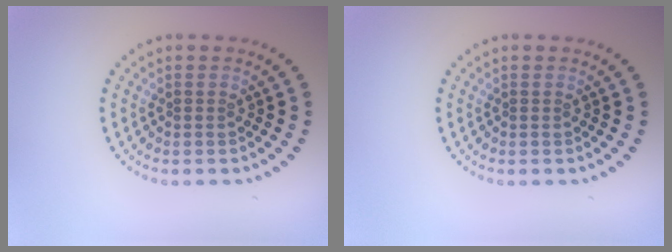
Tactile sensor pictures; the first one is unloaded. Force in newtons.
{"total": 0.0}